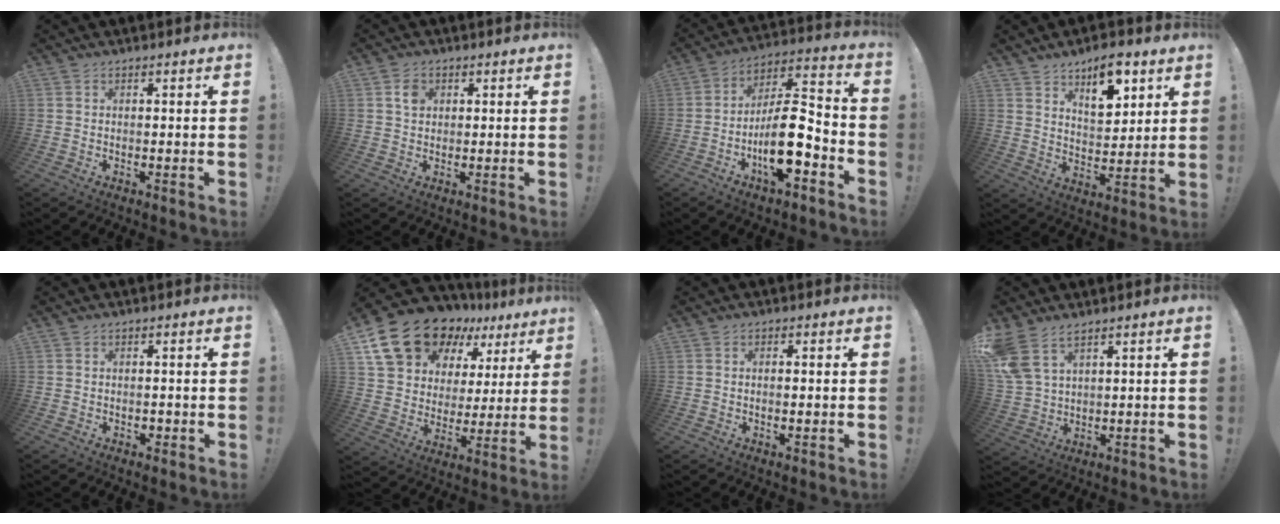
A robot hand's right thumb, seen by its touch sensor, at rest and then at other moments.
{"total": 3.2, "force": [1.0, 2.5, 1.7], "torque": [-0.007, -0.007, 0.013]}
{"total": 16.9, "force": [-6.4, 6.3, 14.3], "torque": [-0.250, 0.035, -0.101]}
{"total": 12.0, "force": [7.1, 6.3, 7.4], "torque": [-0.090, -0.034, 0.125]}
{"total": 1.2, "force": [-0.3, 1.1, 0.3], "torque": [0.003, 0.001, -0.007]}
{"total": 18.5, "force": [13.3, 10.3, 7.8], "torque": [-0.139, -0.087, 0.252]}
{"total": 1.2, "force": [-0.2, 0.3, 1.2], "torque": [-0.016, -0.001, -0.005]}
{"total": 8.6, "force": [6.0, 3.8, 4.7], "torque": [-0.102, -0.025, 0.123]}